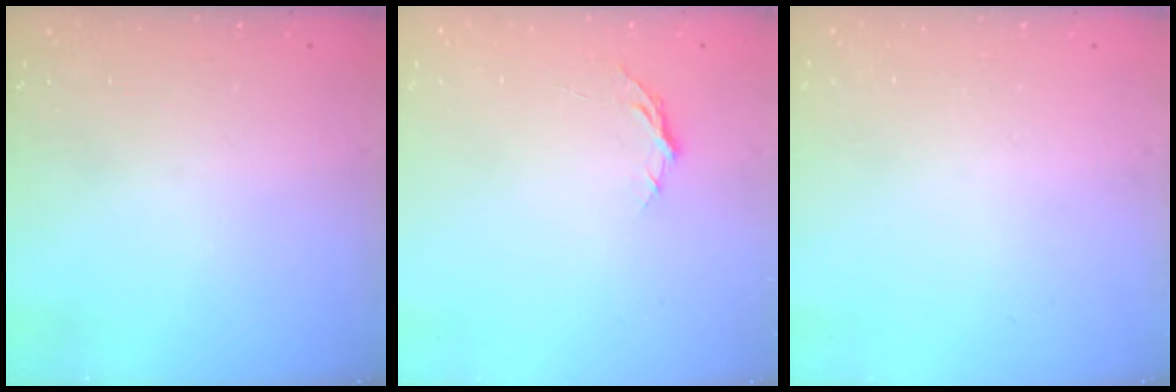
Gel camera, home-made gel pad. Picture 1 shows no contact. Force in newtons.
{"total": 3.7, "press": 3.6, "slide": 0.4}
{"total": 0.0}